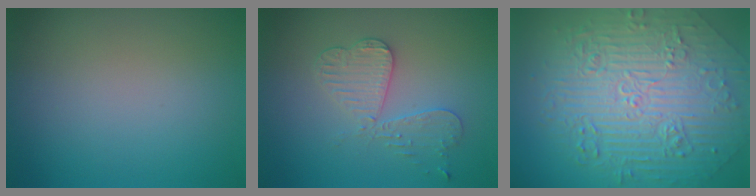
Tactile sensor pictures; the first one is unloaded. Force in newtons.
{"total": 3.3, "press": 3.2, "slide": 0.8}
{"total": 11.2, "press": 7.5, "slide": 8.3}